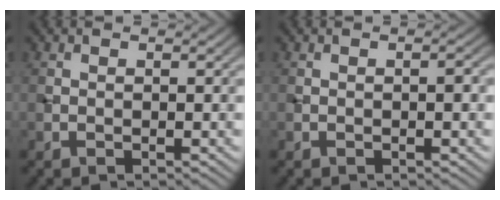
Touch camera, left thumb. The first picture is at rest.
{"total": 0.7, "force": [-0.1, 0.1, 0.7], "torque": [-0.008, 0.003, -0.002]}